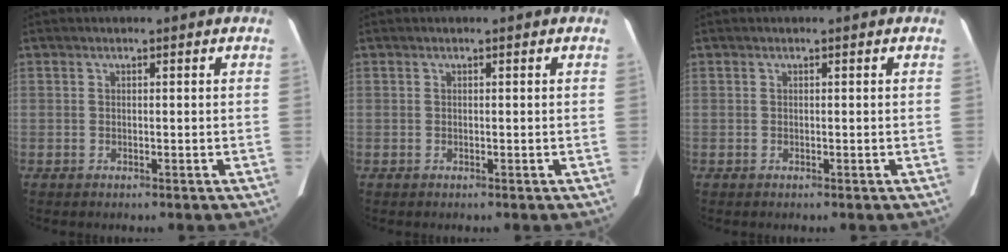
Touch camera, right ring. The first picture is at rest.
{"total": 0.0}
{"total": 0.0}